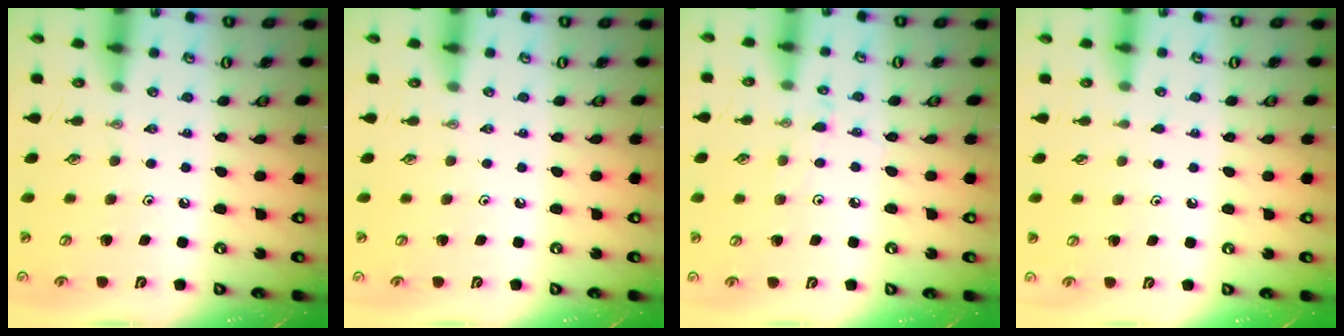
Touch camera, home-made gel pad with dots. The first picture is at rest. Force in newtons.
{"total": 0.0}
{"total": 3.6, "press": 3.6, "slide": 0.4}
{"total": 2.0, "press": 2.0, "slide": 0.2}